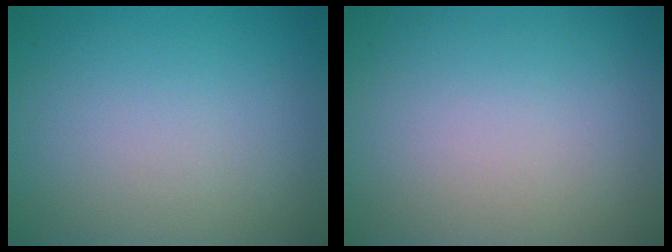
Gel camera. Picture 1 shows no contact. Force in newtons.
{"total": 0.0}